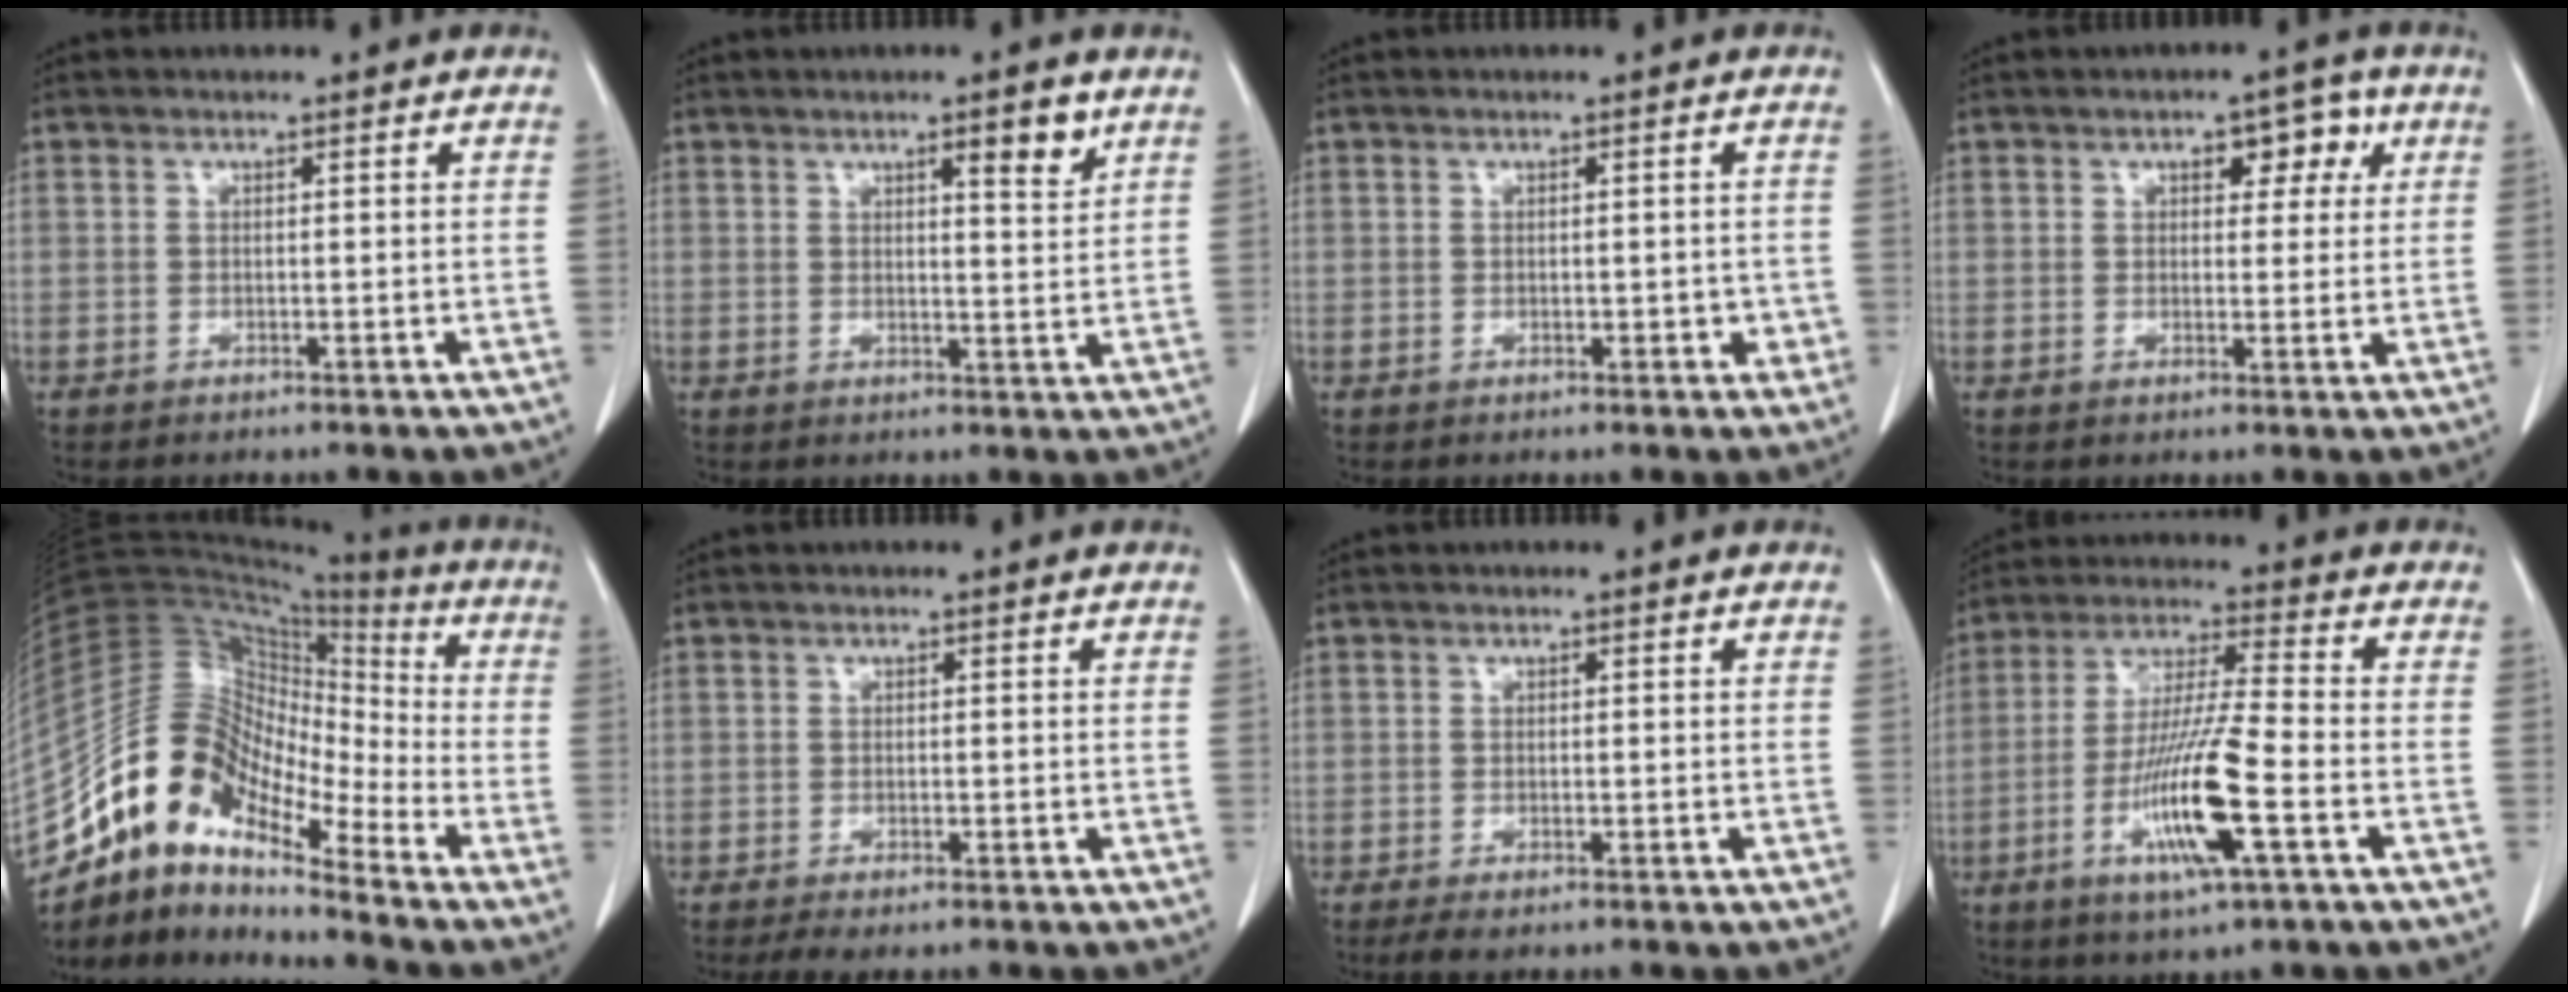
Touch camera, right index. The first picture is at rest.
{"total": 5.0, "force": [2.9, 0.9, 3.9], "torque": [-0.059, -0.006, 0.043]}
{"total": 2.7, "force": [-0.5, 1.6, 2.1], "torque": [-0.028, 0.007, -0.001]}
{"total": 6.3, "force": [2.5, 3.4, 4.6], "torque": [-0.063, 0.024, 0.038]}
{"total": 16.3, "force": [-11.6, 6.3, 9.6], "torque": [-0.172, 0.064, -0.212]}
{"total": 4.0, "force": [-2.7, 1.5, 2.7], "torque": [-0.055, -0.008, -0.041]}
{"total": 3.0, "force": [-1.8, 1.1, 2.2], "torque": [-0.050, -0.006, -0.030]}
{"total": 14.1, "force": [-5.0, 0.7, 13.2], "torque": [-0.262, -0.016, -0.093]}